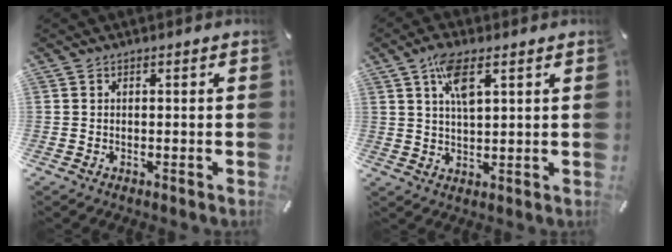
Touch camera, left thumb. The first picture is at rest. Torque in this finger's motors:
{"motor_torque": [1.01, 0.73, 0.85, -0.55, 0.33]}